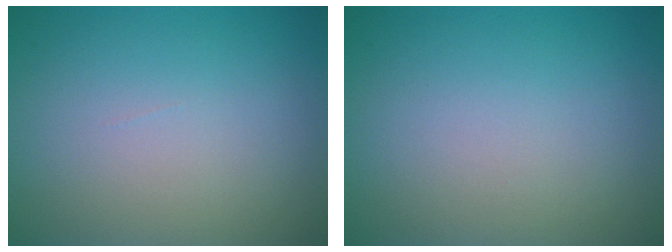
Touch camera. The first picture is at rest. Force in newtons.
{"total": 0.0}